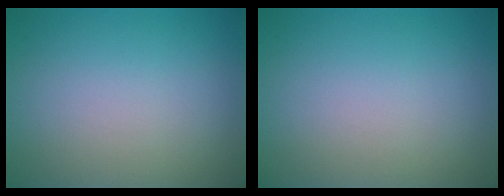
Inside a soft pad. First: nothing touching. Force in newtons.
{"total": 0.0}